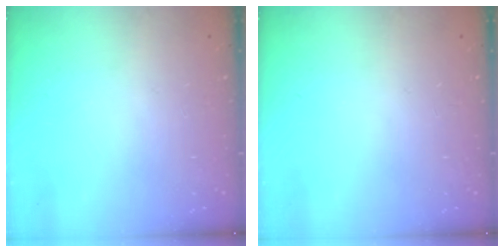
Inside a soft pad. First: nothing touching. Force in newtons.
{"total": 0.0}